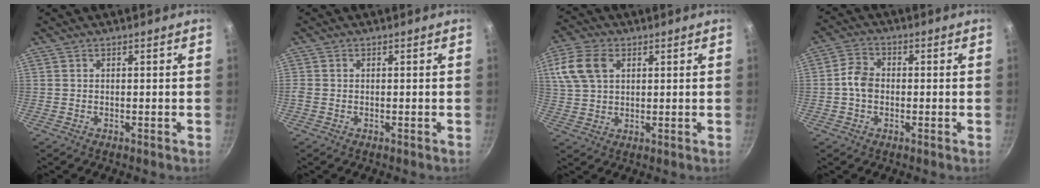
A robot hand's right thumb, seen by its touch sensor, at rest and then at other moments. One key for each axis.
{"total": 0.7, "fx": -0.2, "fy": 0.6, "fz": 0.3, "tx": -0.007, "ty": 0.001, "tz": -0.005}
{"total": 10.0, "fx": 3.5, "fy": 6.7, "fz": 6.5, "tx": -0.126, "ty": 0.004, "tz": 0.062}
{"total": 4.9, "fx": -0.6, "fy": 3.8, "fz": 3.0, "tx": -0.046, "ty": 0.017, "tz": -0.021}